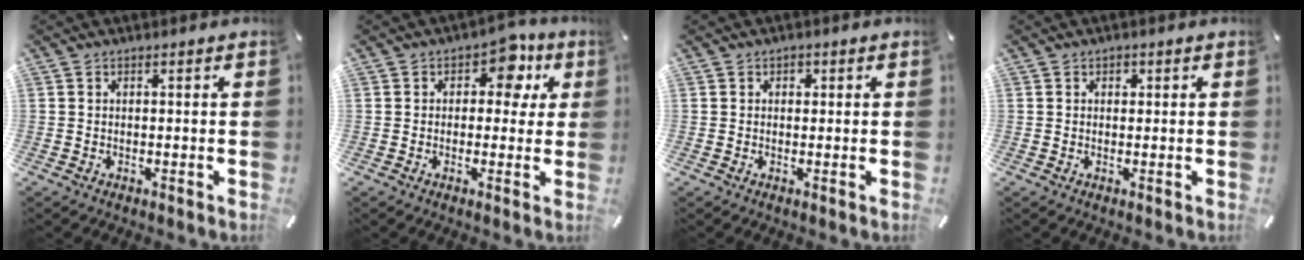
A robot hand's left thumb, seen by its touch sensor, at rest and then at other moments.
{"total": 8.1, "force": [3.1, 5.4, 5.1], "torque": [-0.056, -0.012, 0.046]}
{"total": 1.1, "force": [0.2, 1.1, 0.4], "torque": [-0.001, 0.003, 0.000]}
{"total": 1.0, "force": [0.2, 0.9, 0.3], "torque": [0.002, 0.002, 0.001]}